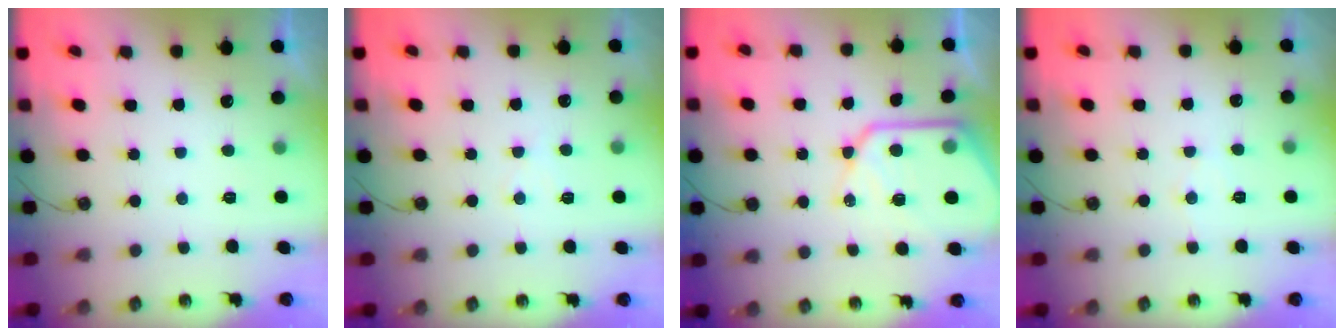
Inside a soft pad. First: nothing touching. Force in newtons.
{"total": 5.3, "press": 5.2, "slide": 0.7}
{"total": 15.8, "press": 15.7, "slide": 1.5}
{"total": 4.4, "press": 4.4, "slide": 0.5}